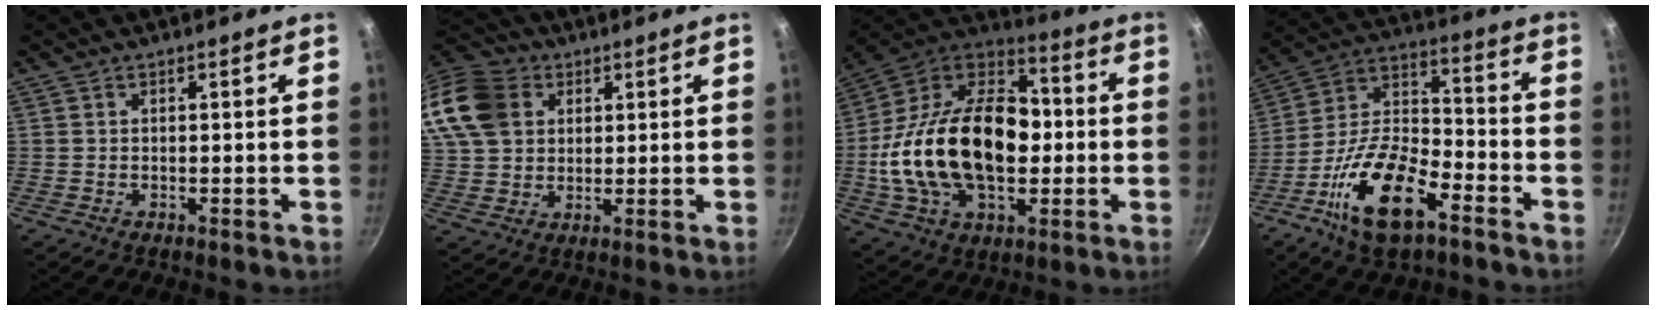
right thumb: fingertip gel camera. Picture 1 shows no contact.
{"total": 20.4, "force": [7.3, 15.8, 10.6], "torque": [-0.245, 0.027, 0.136]}
{"total": 29.4, "force": [-1.7, 18.7, 22.6], "torque": [-0.391, 0.043, -0.035]}
{"total": 18.6, "force": [-9.4, 8.3, 13.7], "torque": [-0.246, 0.053, -0.189]}